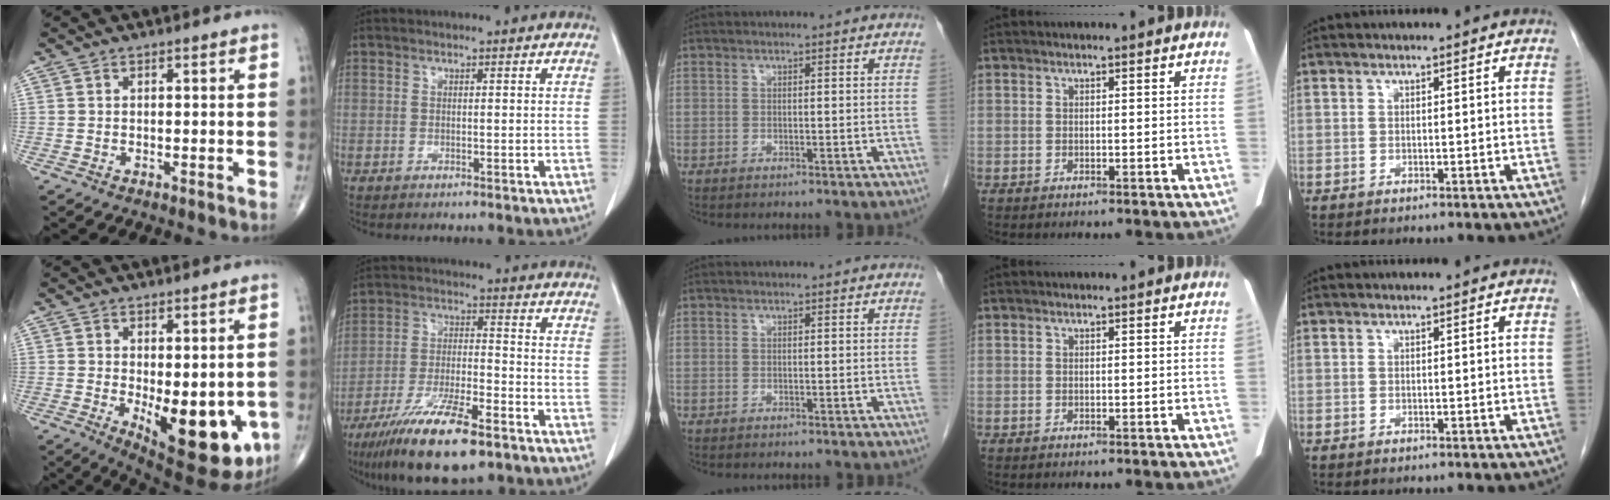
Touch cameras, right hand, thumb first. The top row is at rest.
{"thumb": {"total": 16.3, "force": [-3.5, 7.2, 14.2], "torque": [-0.165, -0.027, -0.027]}, "index": {"total": 15.2, "force": [-10.1, 2.9, 10.9], "torque": [-0.208, -0.032, -0.180]}}